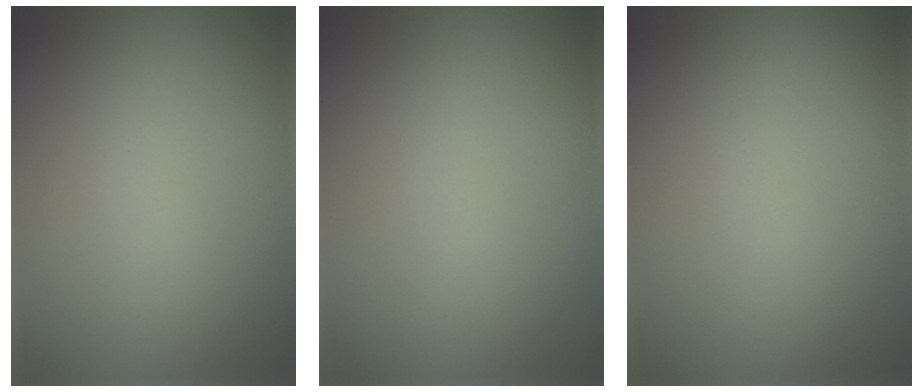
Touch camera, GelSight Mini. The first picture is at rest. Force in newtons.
{"total": 0.0}
{"total": 0.0}